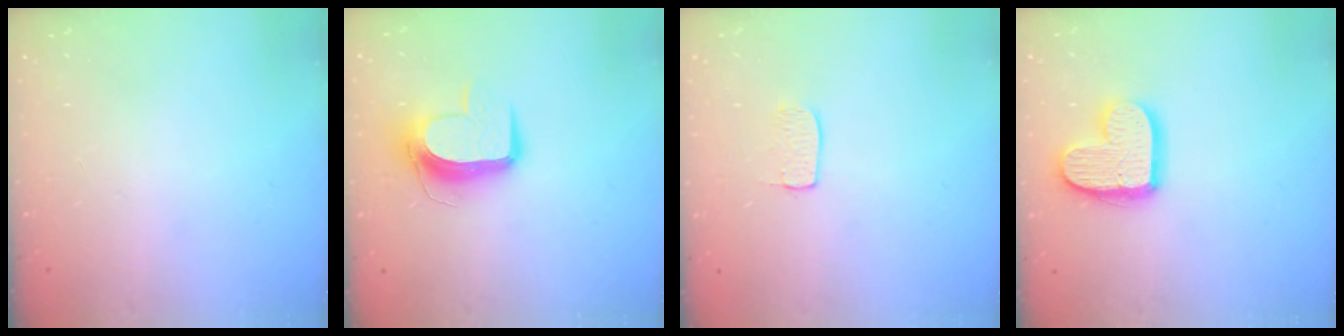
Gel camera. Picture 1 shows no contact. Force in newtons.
{"total": 11.1, "press": 11.0, "slide": 1.0}
{"total": 5.0, "press": 5.0, "slide": 0.3}
{"total": 14.4, "press": 14.3, "slide": 1.0}